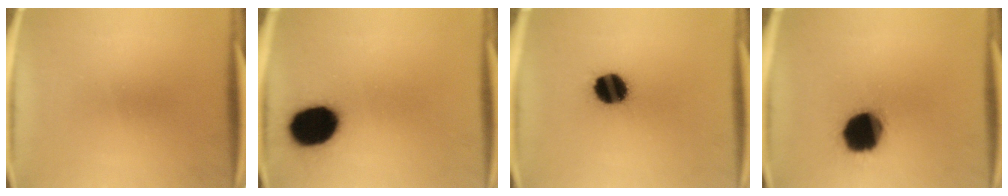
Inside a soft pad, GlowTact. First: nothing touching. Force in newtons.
{"total": 16.0}
{"total": 12.0}
{"total": 16.9}